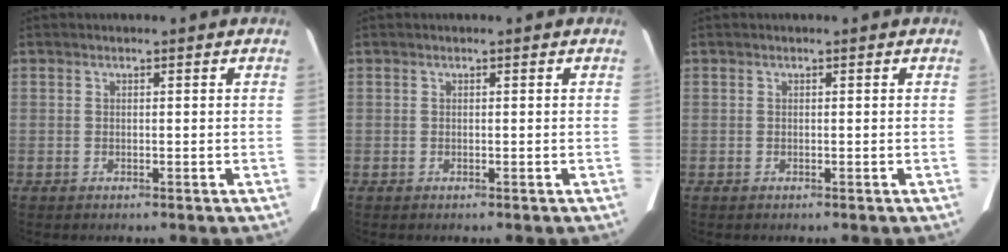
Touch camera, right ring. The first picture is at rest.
{"total": 0.0}
{"total": 0.0}